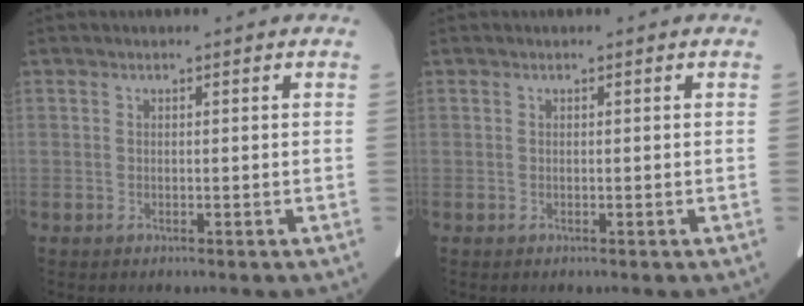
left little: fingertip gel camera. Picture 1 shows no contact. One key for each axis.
{"total": 0.0}